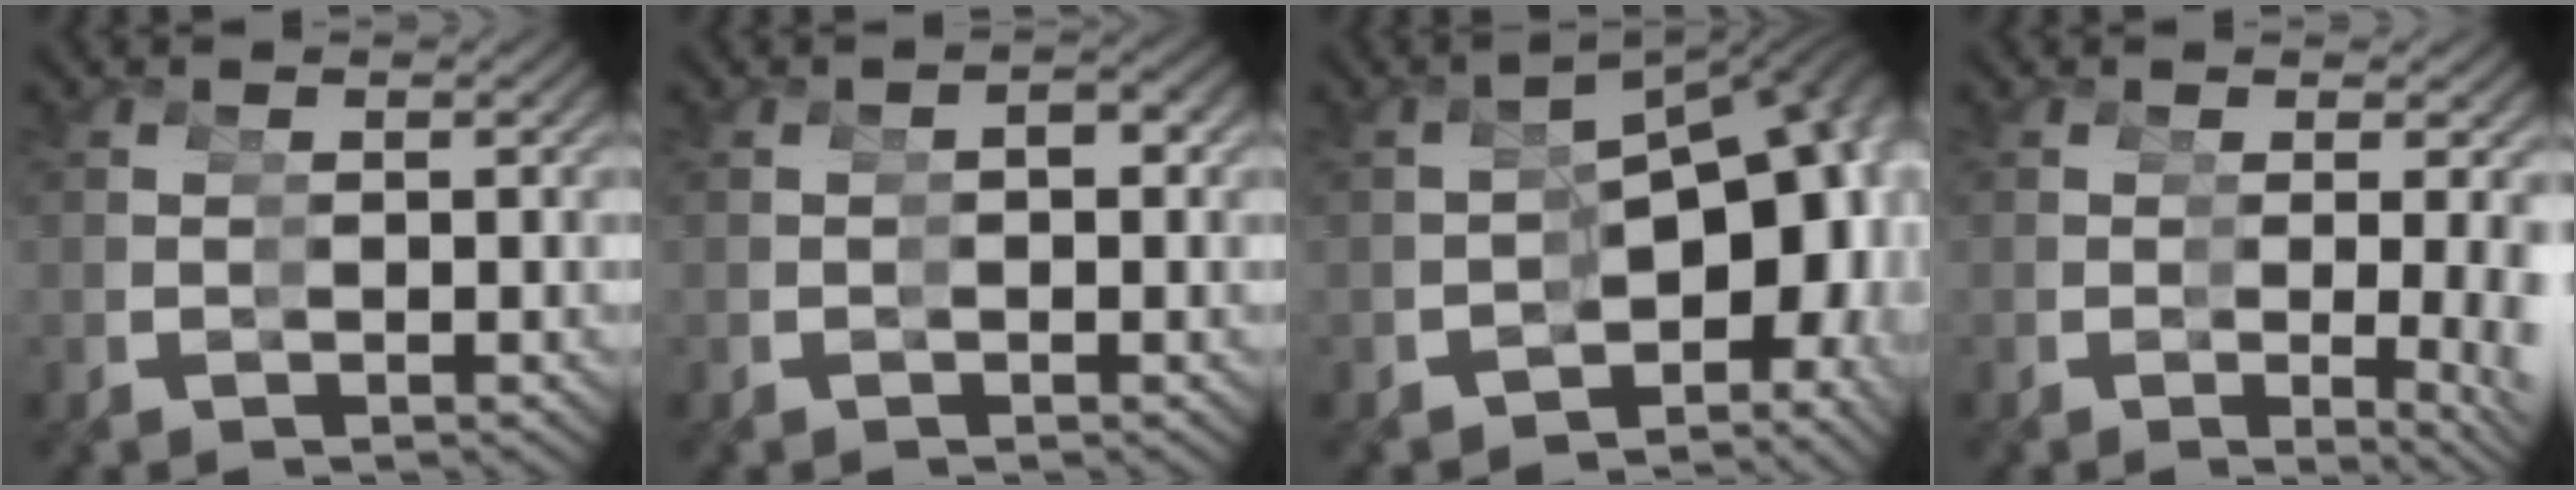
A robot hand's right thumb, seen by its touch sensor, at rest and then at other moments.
{"total": 1.4, "force": [-0.1, 0.9, 1.1], "torque": [-0.012, -0.002, -0.003]}
{"total": 13.9, "force": [-1.2, 8.7, 10.8], "torque": [-0.132, -0.028, -0.011]}
{"total": 4.3, "force": [-0.6, 0.9, 4.2], "torque": [-0.060, -0.010, -0.009]}